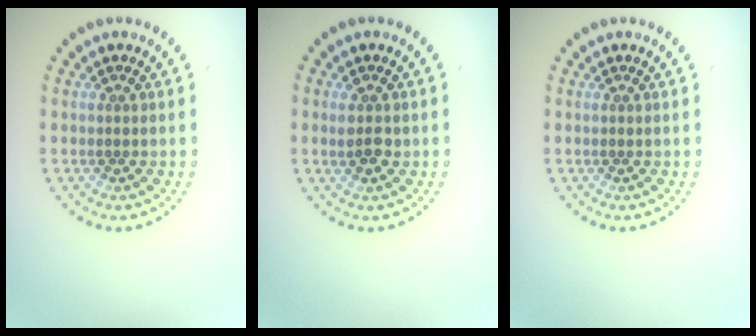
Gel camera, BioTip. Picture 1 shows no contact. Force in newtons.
{"total": 1.9, "press": 1.9, "slide": 0.3}
{"total": 0.0}